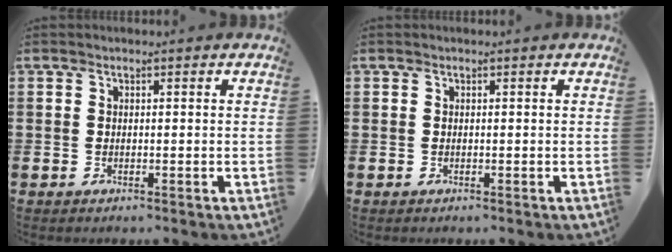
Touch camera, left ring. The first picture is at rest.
{"total": 0.0}